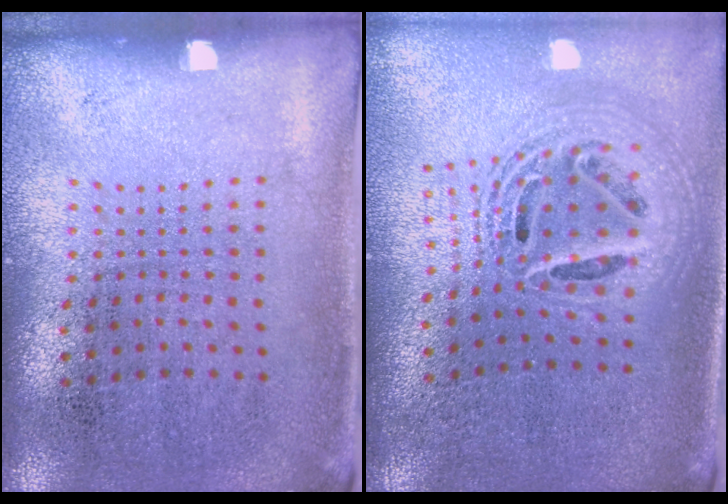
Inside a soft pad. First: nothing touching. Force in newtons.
{"total": 2.2, "press": 1.6, "slide": 1.4}